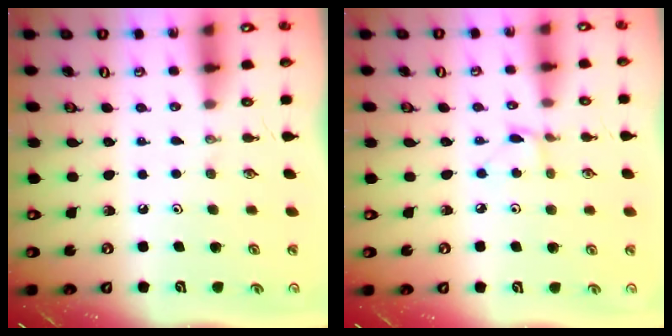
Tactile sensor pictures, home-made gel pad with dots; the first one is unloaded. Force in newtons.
{"total": 2.2, "press": 2.2, "slide": 0.3}